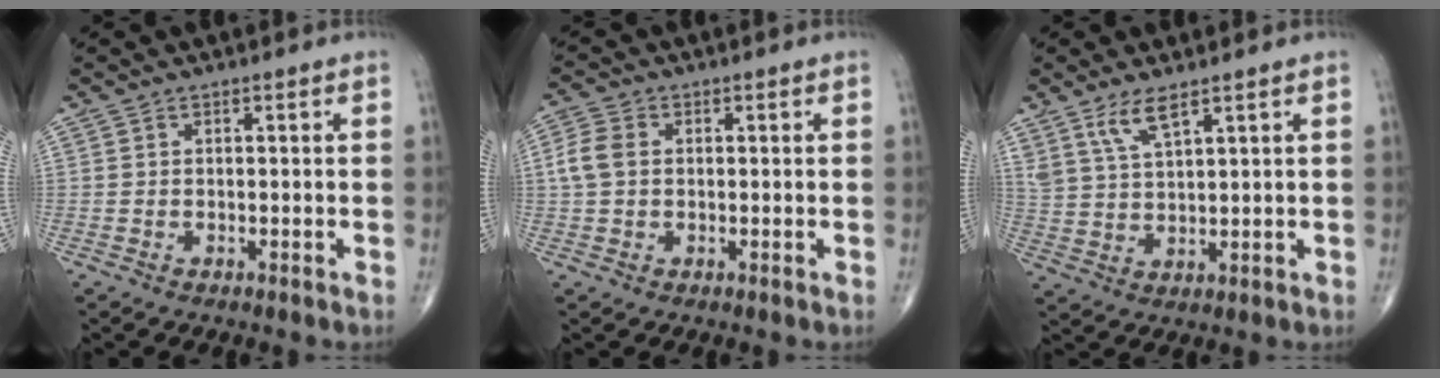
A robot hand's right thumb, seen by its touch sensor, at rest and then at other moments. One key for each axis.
{"total": 4.8, "fx": 0.4, "fy": 3.5, "fz": 3.2, "tx": -0.076, "ty": 0.011, "tz": 0.004}
{"total": 5.6, "fx": 3.8, "fy": 1.5, "fz": 3.8, "tx": -0.080, "ty": -0.018, "tz": 0.082}